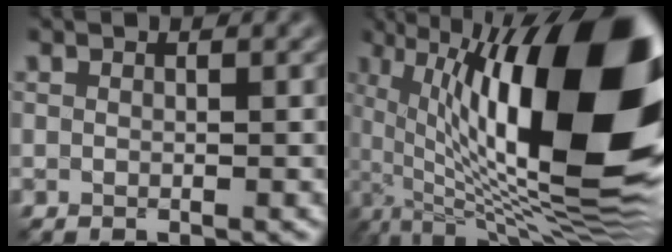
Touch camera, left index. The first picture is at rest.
{"total": 19.5, "force": [3.2, 7.5, 17.8], "torque": [-0.277, 0.018, 0.049]}